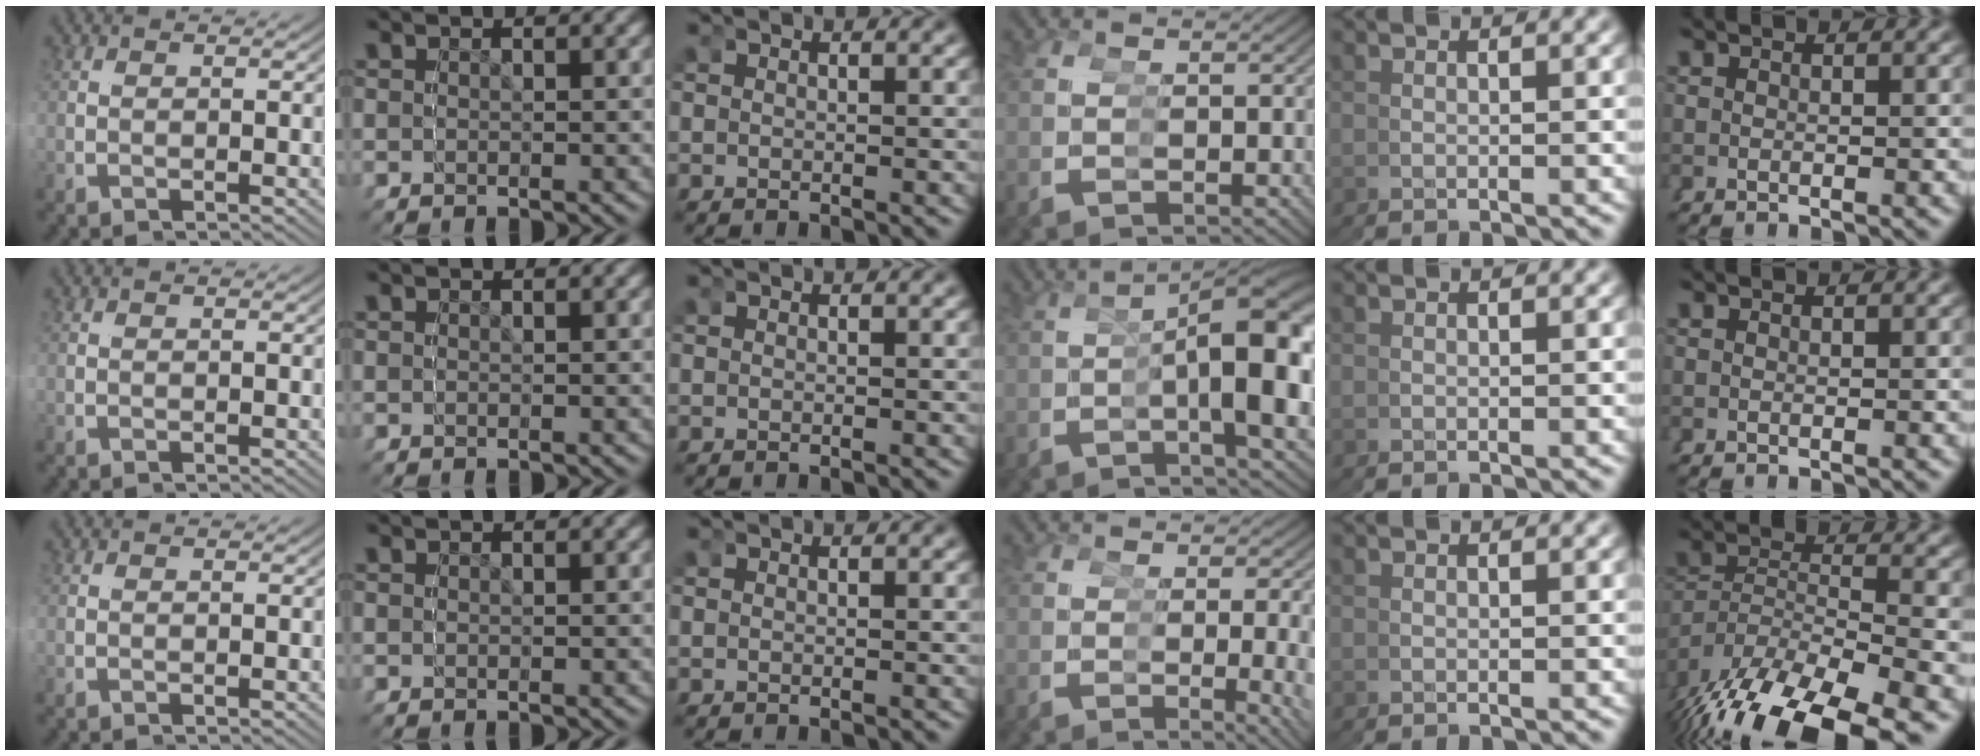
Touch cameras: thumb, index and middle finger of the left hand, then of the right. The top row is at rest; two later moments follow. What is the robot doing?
{"motion": "grasp_and_lifting", "object": "condiment"}